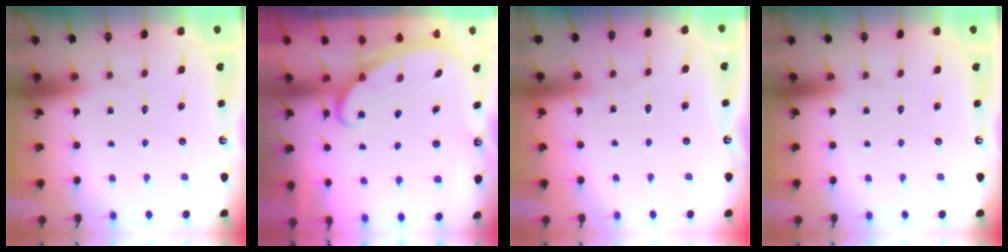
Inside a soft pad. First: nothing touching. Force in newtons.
{"total": 2.4, "press": 2.4, "slide": 0.3}
{"total": 2.6, "press": 2.6, "slide": 0.4}
{"total": 0.0}